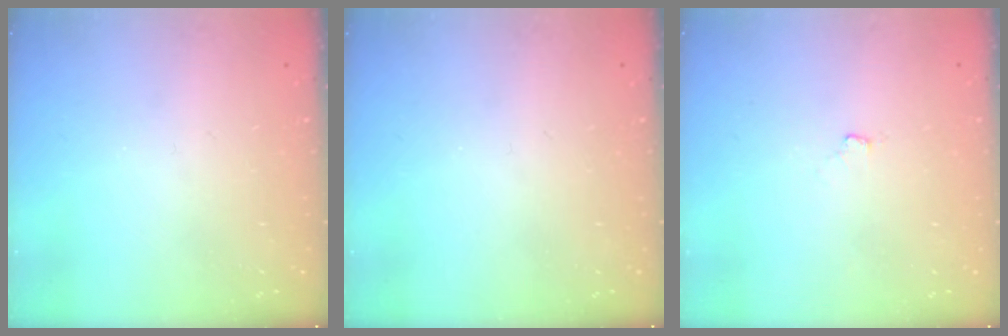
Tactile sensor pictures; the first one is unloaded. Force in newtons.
{"total": 0.0}
{"total": 4.3, "press": 2.8, "slide": 3.2}